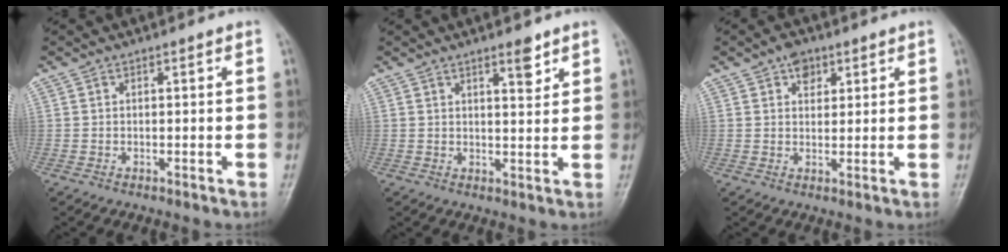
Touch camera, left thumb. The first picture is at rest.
{"total": 3.9, "force": [2.7, 1.2, 2.6], "torque": [-0.026, -0.018, 0.039]}
{"total": 3.9, "force": [2.2, 2.7, 1.9], "torque": [-0.009, -0.008, 0.032]}